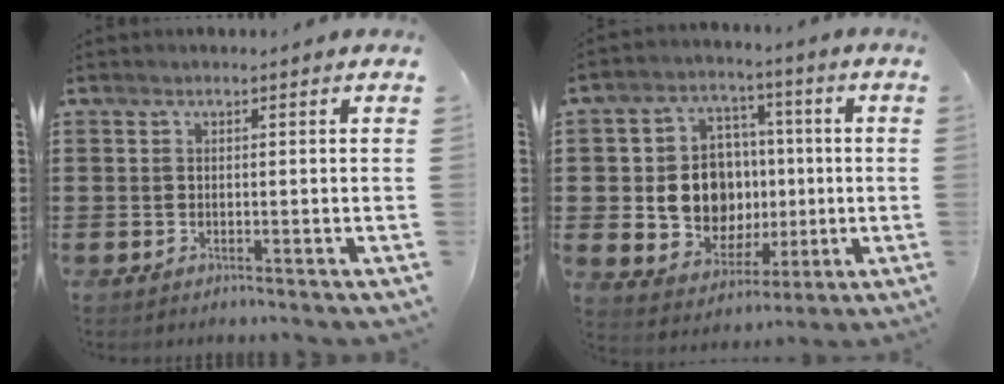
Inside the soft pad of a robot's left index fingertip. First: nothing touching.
{"total": 10.2, "force": [0.4, 9.1, 4.5], "torque": [-0.097, 0.015, 0.017]}